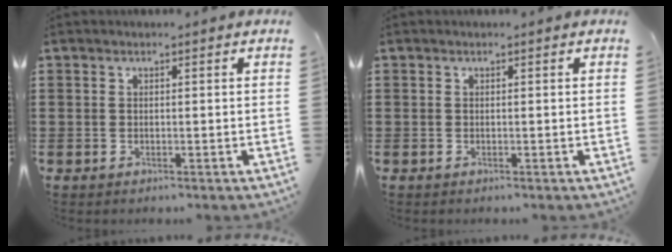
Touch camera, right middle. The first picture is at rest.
{"total": 0.0}